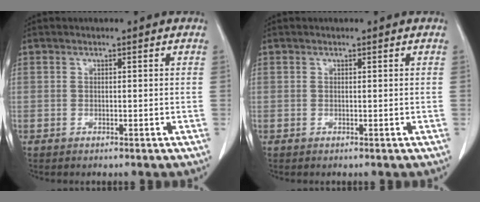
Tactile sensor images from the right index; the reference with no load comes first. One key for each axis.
{"total": 0.0}